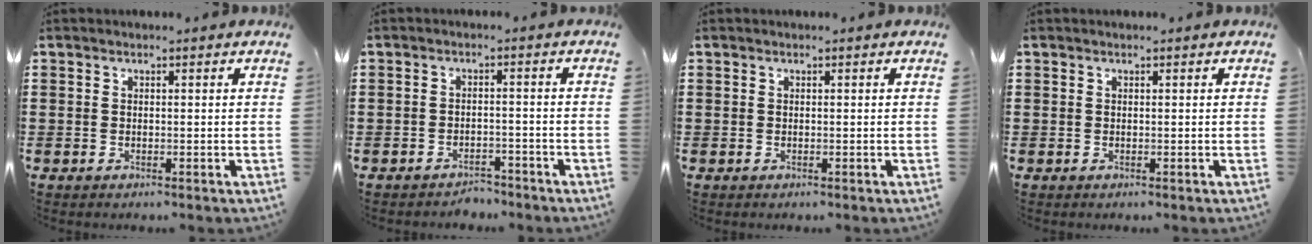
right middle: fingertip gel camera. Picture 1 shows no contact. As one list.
[{"total": 2.5, "force": [-2.4, 0.4, -0.1], "torque": [-0.007, 0.002, -0.054]}, {"total": 0.0}, {"total": 0.0}]